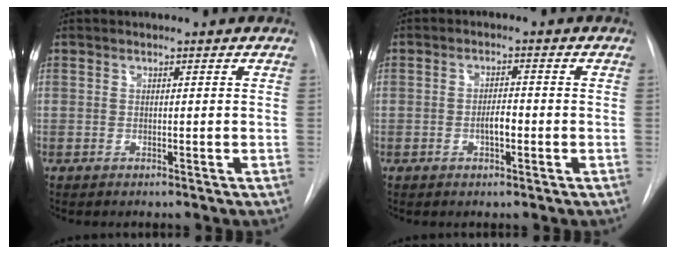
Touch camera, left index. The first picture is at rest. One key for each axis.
{"total": 2.8, "fx": -1.5, "fy": 0.8, "fz": 2.2, "tx": -0.037, "ty": -0.002, "tz": -0.023}